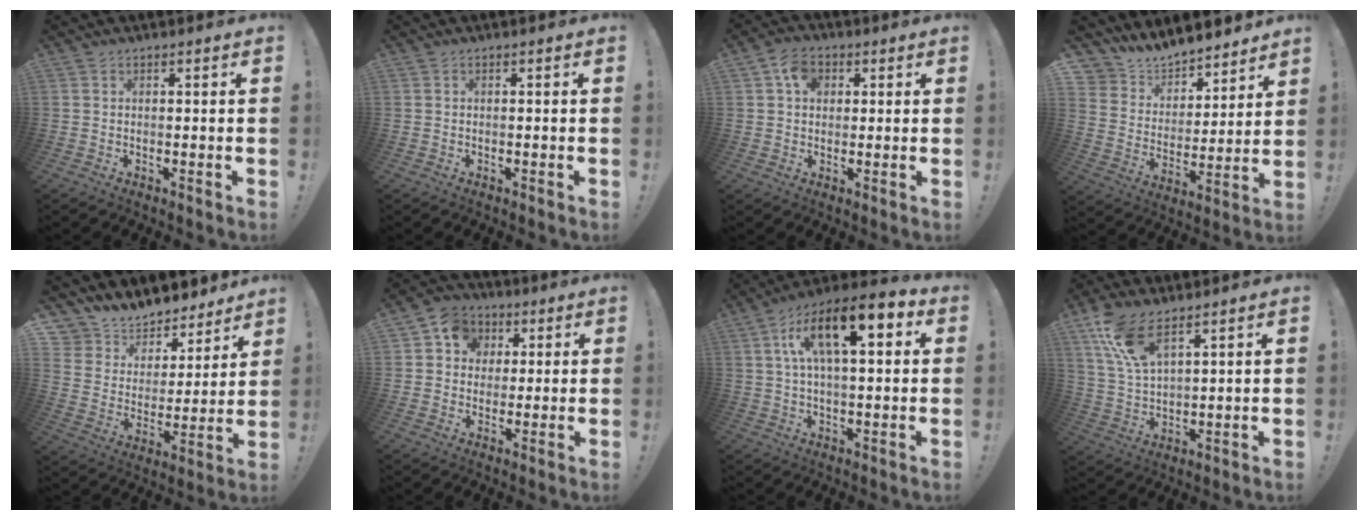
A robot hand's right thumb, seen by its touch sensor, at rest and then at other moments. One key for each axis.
{"total": 0.0}
{"total": 7.0, "fx": 2.3, "fy": 5.5, "fz": 3.6, "tx": -0.047, "ty": 0.001, "tz": 0.042}
{"total": 8.7, "fx": 8.1, "fy": 3.1, "fz": -0.2, "tx": -0.017, "ty": -0.082, "tz": 0.152}
{"total": 8.1, "fx": 7.3, "fy": 3.6, "fz": 0.1, "tx": -0.020, "ty": -0.077, "tz": 0.135}
{"total": 8.0, "fx": 1.6, "fy": 7.5, "fz": 2.3, "tx": -0.025, "ty": 0.002, "tz": 0.035}
{"total": 15.8, "fx": 5.6, "fy": 5.9, "fz": 13.5, "tx": -0.236, "ty": -0.006, "tz": 0.091}
{"total": 11.0, "fx": 7.7, "fy": 3.9, "fz": 6.9, "tx": -0.133, "ty": -0.033, "tz": 0.145}